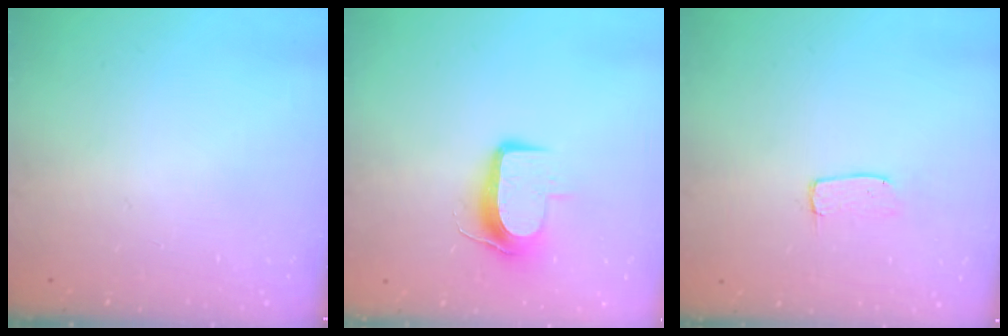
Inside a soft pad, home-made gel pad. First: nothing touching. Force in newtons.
{"total": 8.8, "press": 8.7, "slide": 1.0}
{"total": 4.0, "press": 4.0, "slide": 0.3}